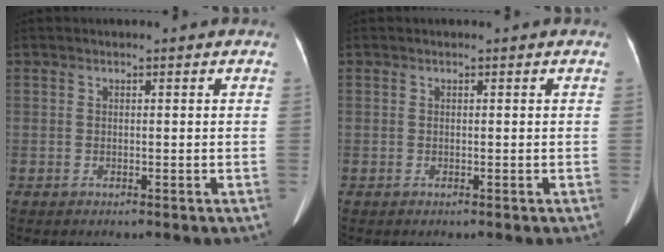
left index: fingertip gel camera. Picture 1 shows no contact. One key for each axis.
{"total": 0.0}